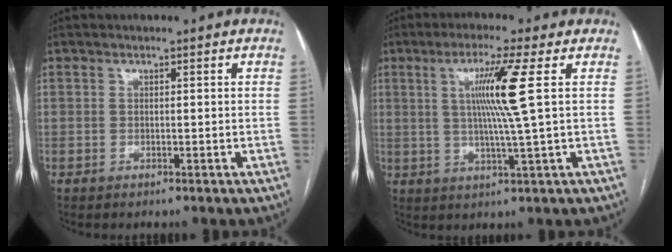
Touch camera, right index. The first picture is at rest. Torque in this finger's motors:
{"motor_torque": [0.78, 0.61, 0.44, 0.13]}